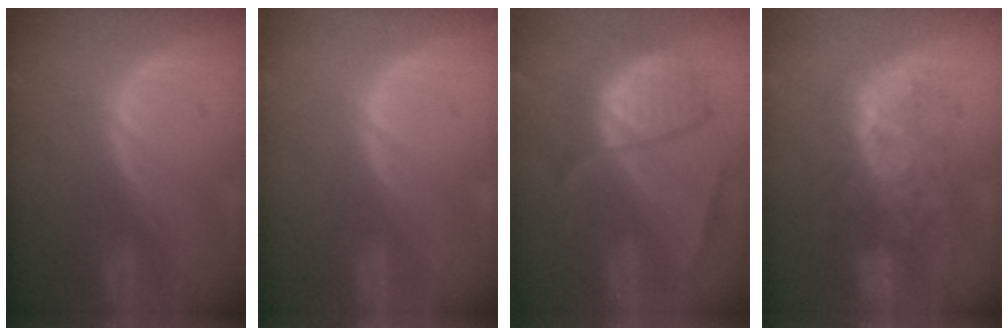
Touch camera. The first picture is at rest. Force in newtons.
{"total": 0.0}
{"total": 6.7, "press": 6.7, "slide": 0.1}
{"total": 9.3, "press": 8.4, "slide": 4.1}